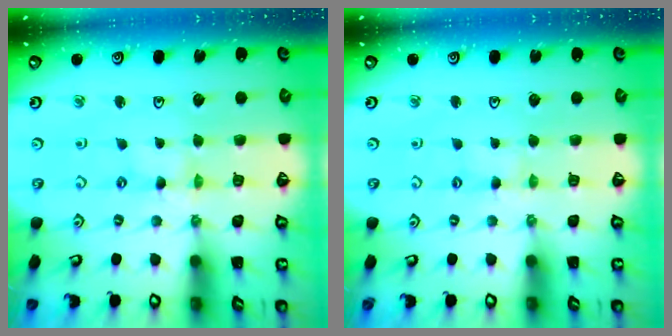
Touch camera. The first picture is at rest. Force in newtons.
{"total": 1.5, "press": 1.5, "slide": 0.3}